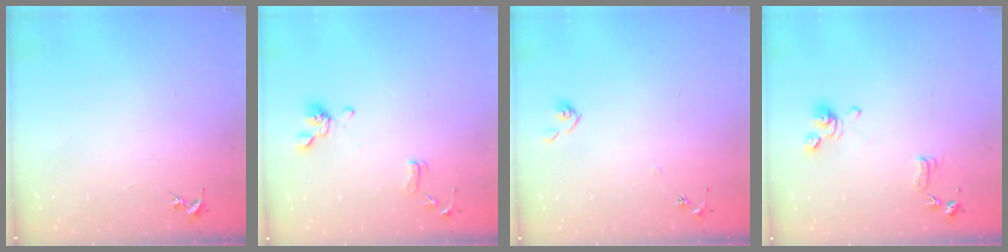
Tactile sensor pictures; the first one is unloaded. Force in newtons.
{"total": 11.5, "press": 11.3, "slide": 1.8}
{"total": 6.1, "press": 6.1, "slide": 0.5}
{"total": 9.8, "press": 9.7, "slide": 1.7}